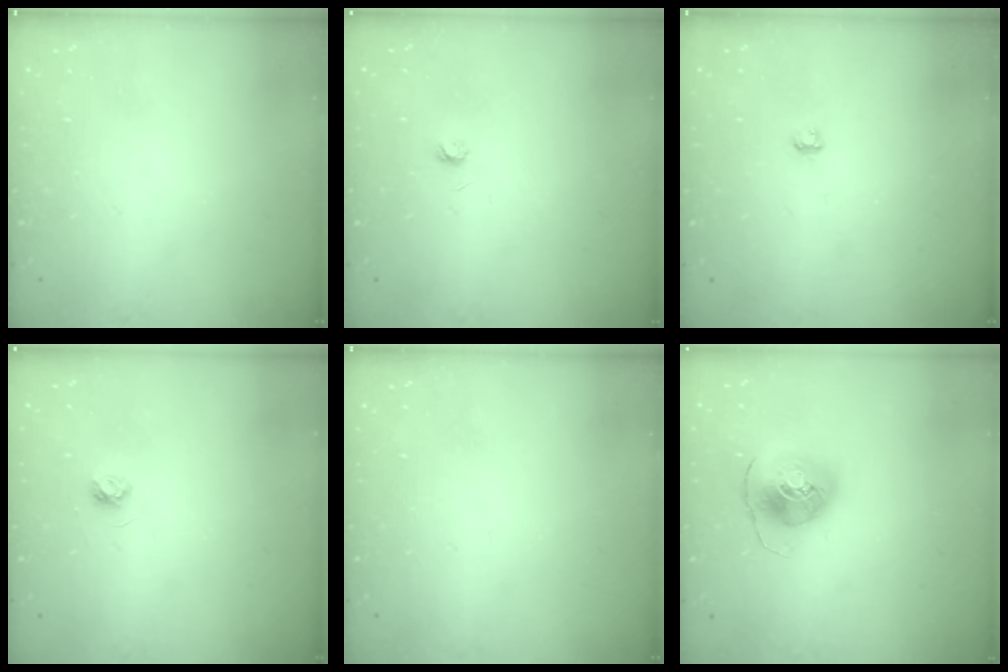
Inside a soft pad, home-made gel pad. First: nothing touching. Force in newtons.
{"total": 2.9, "press": 2.9, "slide": 0.3}
{"total": 2.9, "press": 2.9, "slide": 0.3}
{"total": 3.7, "press": 3.7, "slide": 0.4}
{"total": 0.0}
{"total": 8.1, "press": 8.0, "slide": 1.2}